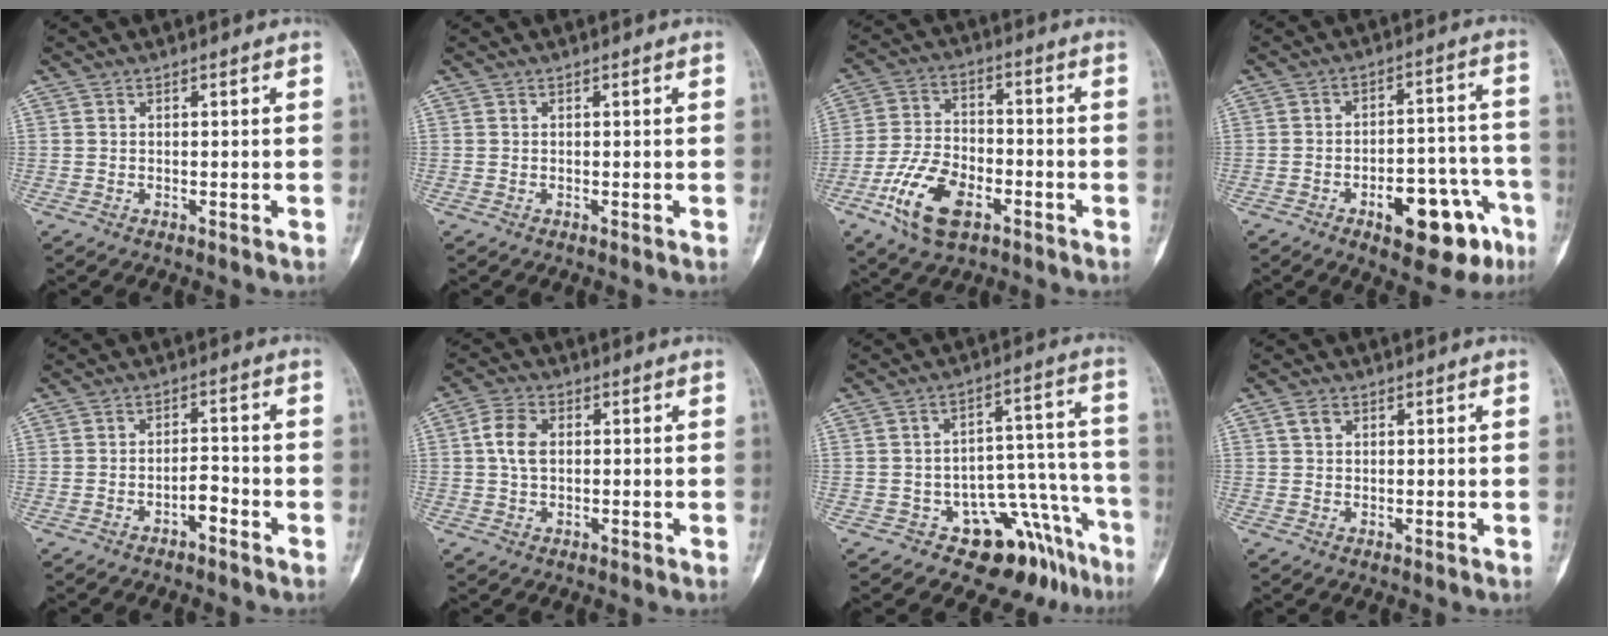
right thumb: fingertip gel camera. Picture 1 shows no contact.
{"total": 0.0}
{"total": 12.6, "force": [-6.0, 6.9, 8.7], "torque": [-0.164, 0.021, -0.112]}
{"total": 15.4, "force": [-7.6, 6.7, 11.6], "torque": [-0.125, 0.057, -0.095]}
{"total": 3.0, "force": [-1.8, 1.3, 2.0], "torque": [-0.023, 0.023, -0.033]}
{"total": 5.2, "force": [0.6, 3.5, 3.8], "torque": [-0.078, 0.008, 0.006]}
{"total": 12.7, "force": [-9.2, 6.8, 5.7], "torque": [-0.008, 0.120, -0.129]}
{"total": 1.9, "force": [1.0, 1.3, 1.0], "torque": [-0.016, 0.000, 0.018]}